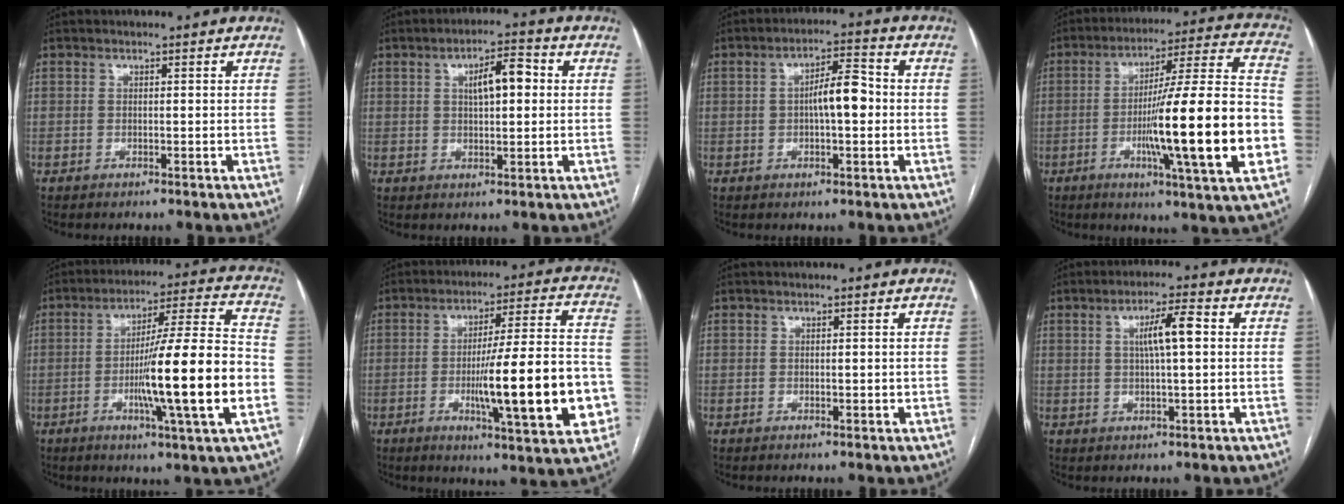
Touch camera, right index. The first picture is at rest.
{"total": 6.1, "force": [1.4, 1.9, 5.7], "torque": [-0.094, 0.016, 0.023]}
{"total": 6.7, "force": [0.0, 1.9, 6.4], "torque": [-0.108, 0.019, -0.001]}
{"total": 22.5, "force": [-5.2, 0.2, 21.9], "torque": [-0.311, -0.002, -0.084]}
{"total": 18.1, "force": [-4.2, -0.5, 17.6], "torque": [-0.285, -0.004, -0.072]}
{"total": 18.8, "force": [-4.4, 2.2, 18.2], "torque": [-0.244, 0.010, -0.056]}
{"total": 0.7, "force": [0.1, 0.4, 0.6], "torque": [-0.009, -0.002, 0.004]}
{"total": 5.8, "force": [1.1, 0.6, 5.6], "torque": [-0.100, 0.009, 0.020]}